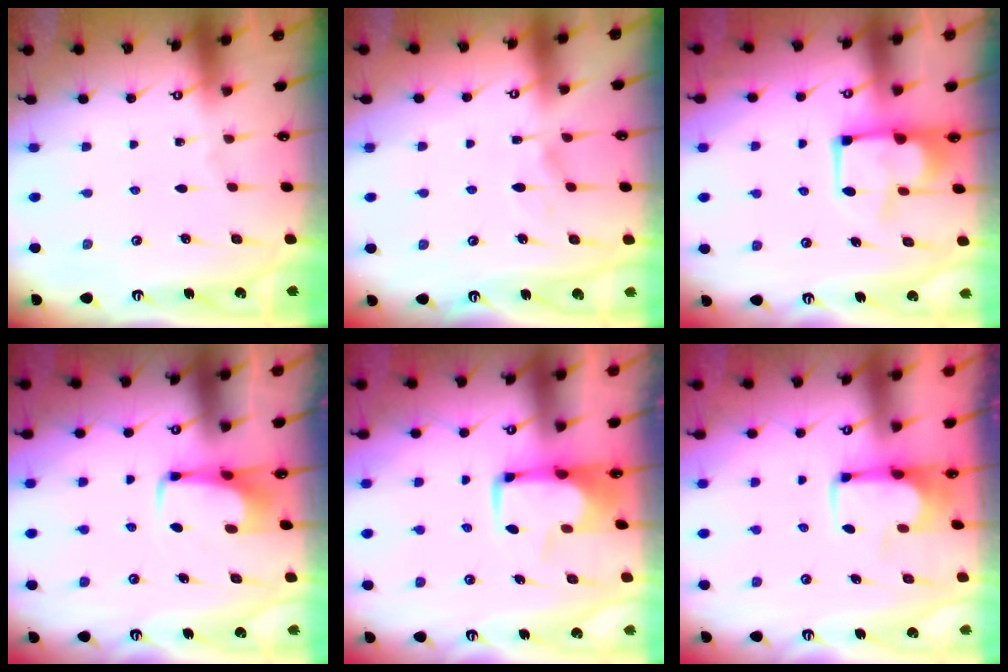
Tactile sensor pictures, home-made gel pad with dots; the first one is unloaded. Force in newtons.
{"total": 5.1, "press": 5.1, "slide": 0.5}
{"total": 8.9, "press": 8.9, "slide": 0.5}
{"total": 3.3, "press": 3.3, "slide": 0.4}
{"total": 1.0, "press": 0.8, "slide": 0.6}
{"total": 3.1, "press": 3.1, "slide": 0.5}